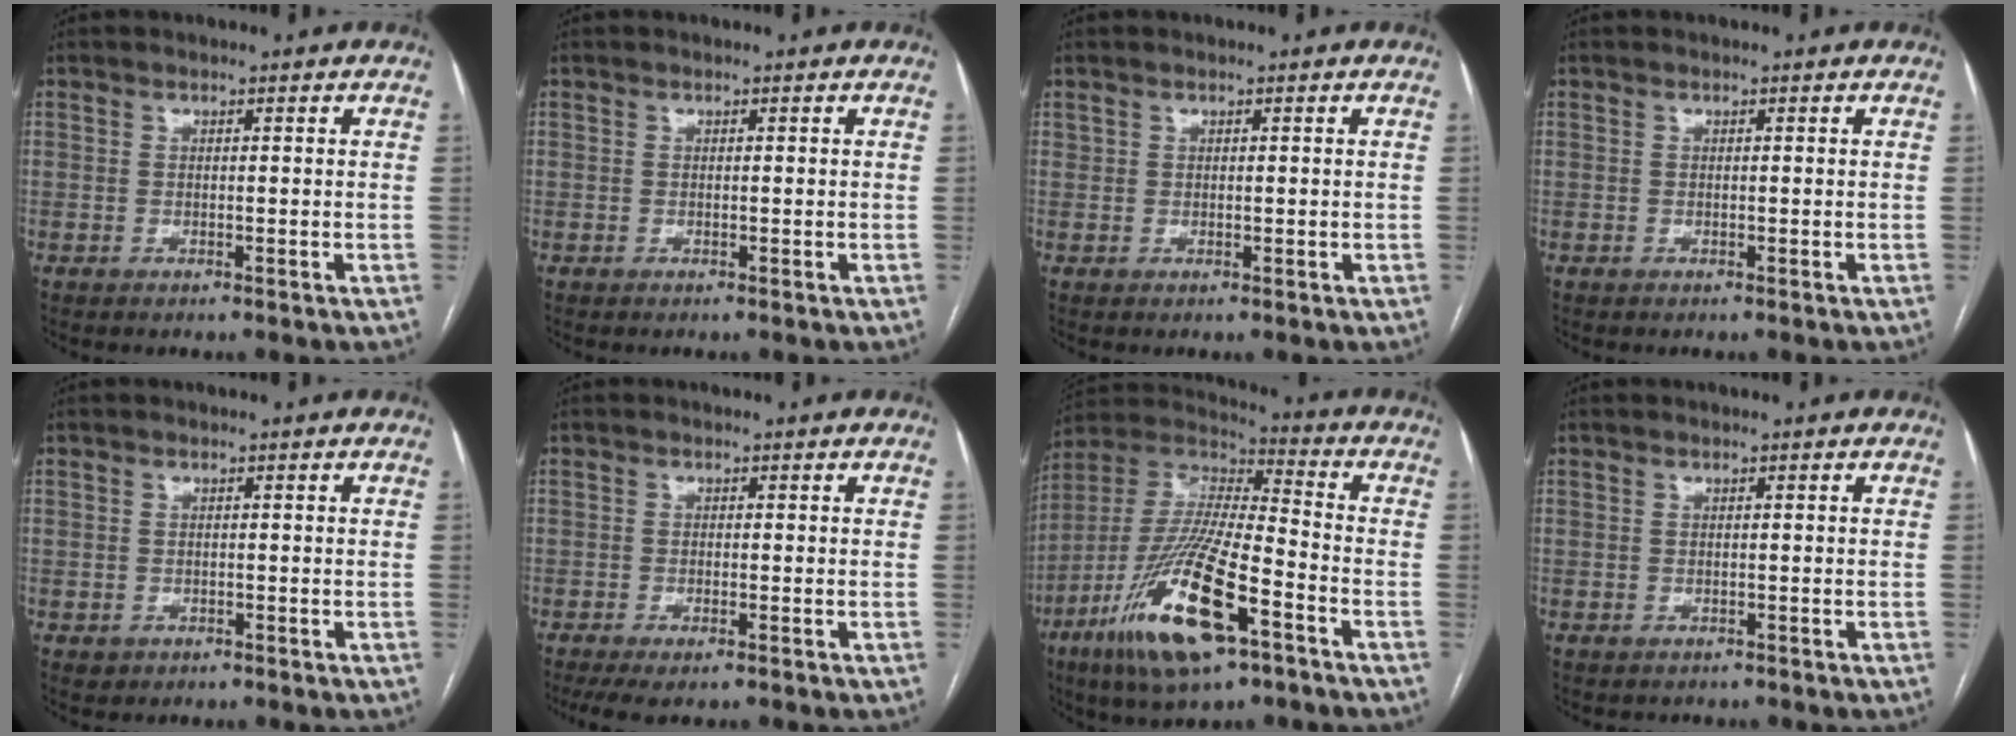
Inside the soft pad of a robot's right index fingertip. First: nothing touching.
{"total": 0.0}
{"total": 0.5, "force": [0.3, 0.3, 0.3], "torque": [-0.006, 0.000, 0.007]}
{"total": 0.0}
{"total": 1.4, "force": [-0.5, 1.3, 0.2], "torque": [-0.003, 0.004, -0.003]}
{"total": 4.0, "force": [-2.7, 1.0, 2.7], "torque": [-0.049, -0.009, -0.043]}
{"total": 20.3, "force": [-9.6, 4.3, 17.4], "torque": [-0.378, -0.034, -0.173]}
{"total": 1.0, "force": [-0.7, 0.6, 0.0], "torque": [-0.006, 0.002, -0.009]}